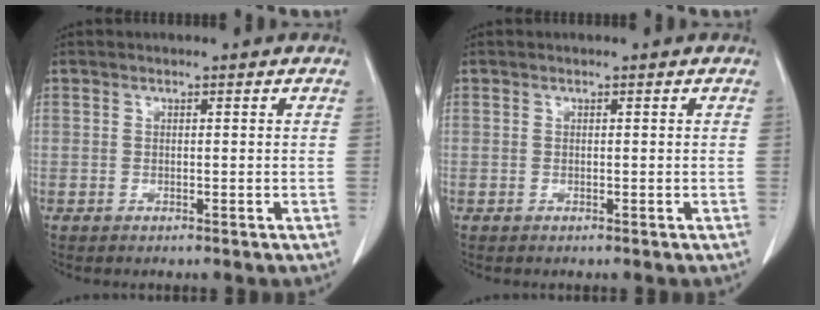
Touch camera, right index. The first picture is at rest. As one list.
[{"total": 0.0}]